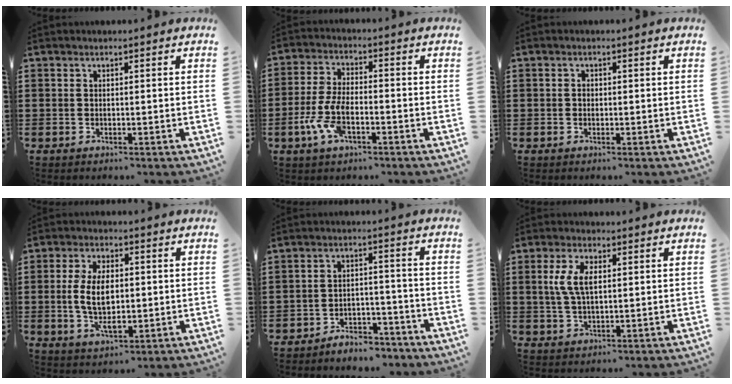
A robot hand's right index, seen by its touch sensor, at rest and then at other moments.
{"total": 7.2, "force": [-2.7, 3.2, 5.9], "torque": [-0.142, -0.005, -0.057]}
{"total": 0.7, "force": [-0.1, 0.5, 0.4], "torque": [-0.009, 0.001, -0.002]}
{"total": 8.5, "force": [0.0, 4.5, 7.2], "torque": [-0.146, 0.003, -0.004]}
{"total": 4.1, "force": [-4.0, 1.0, 0.4], "torque": [-0.009, 0.012, -0.082]}
{"total": 5.6, "force": [1.1, 2.7, 4.7], "torque": [-0.108, 0.009, 0.015]}